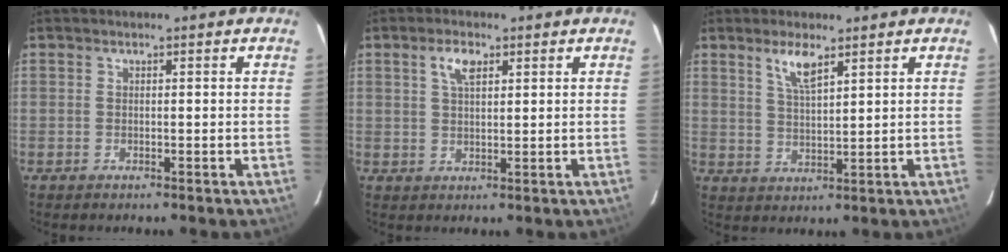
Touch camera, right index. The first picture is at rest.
{"total": 3.9, "force": [1.8, 1.8, 3.0], "torque": [-0.055, 0.009, 0.033]}
{"total": 5.0, "force": [3.3, 1.3, 3.6], "torque": [-0.070, -0.001, 0.065]}